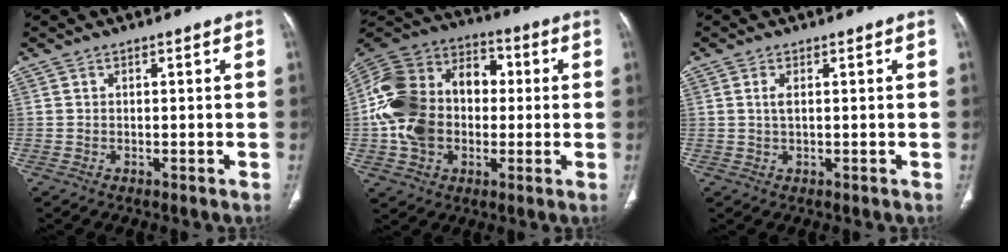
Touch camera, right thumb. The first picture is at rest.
{"total": 23.0, "force": [-0.5, 16.9, 15.6], "torque": [-0.301, 0.036, -0.007]}
{"total": 1.8, "force": [0.5, 0.7, 1.6], "torque": [-0.041, 0.002, 0.014]}